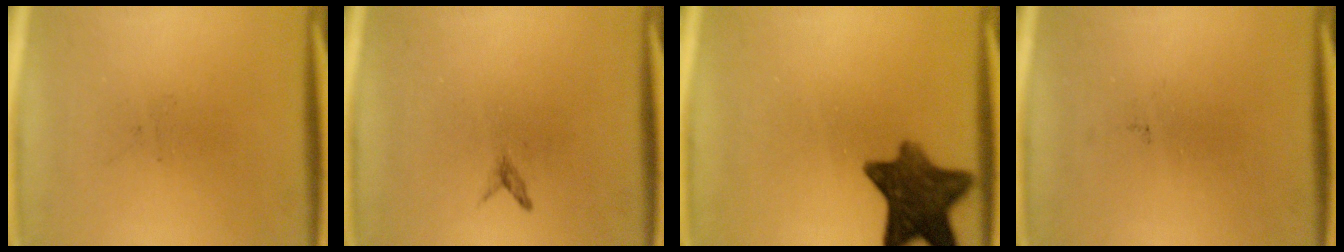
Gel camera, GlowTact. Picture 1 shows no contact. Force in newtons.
{"total": 0.7}
{"total": 10.7}
{"total": 0.0}